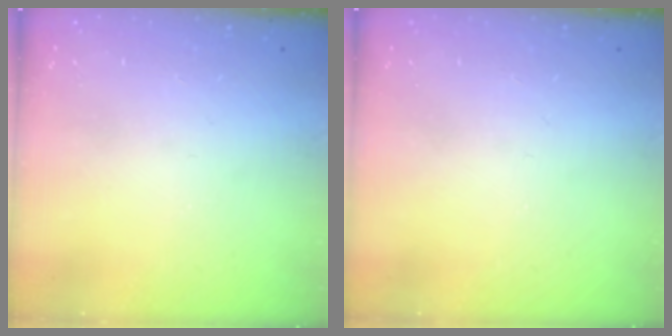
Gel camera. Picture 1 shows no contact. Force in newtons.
{"total": 0.0}